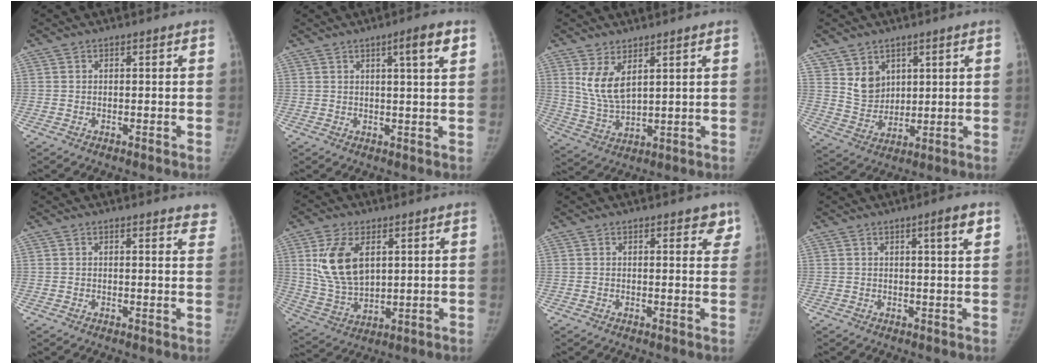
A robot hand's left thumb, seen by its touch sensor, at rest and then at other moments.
{"total": 5.1, "force": [2.4, 0.2, 4.5], "torque": [-0.059, -0.005, 0.034]}
{"total": 7.3, "force": [3.4, 3.3, 5.6], "torque": [-0.097, -0.022, 0.081]}
{"total": 6.8, "force": [3.3, 5.4, 2.5], "torque": [-0.014, -0.026, 0.073]}
{"total": 5.5, "force": [4.9, 1.1, 2.3], "torque": [0.000, -0.018, 0.037]}
{"total": 13.0, "force": [4.1, 7.5, 9.8], "torque": [-0.177, -0.015, 0.091]}
{"total": 4.1, "force": [2.7, 1.7, 2.5], "torque": [0.003, -0.010, 0.029]}
{"total": 4.0, "force": [2.0, 0.3, 3.4], "torque": [-0.040, -0.009, 0.028]}